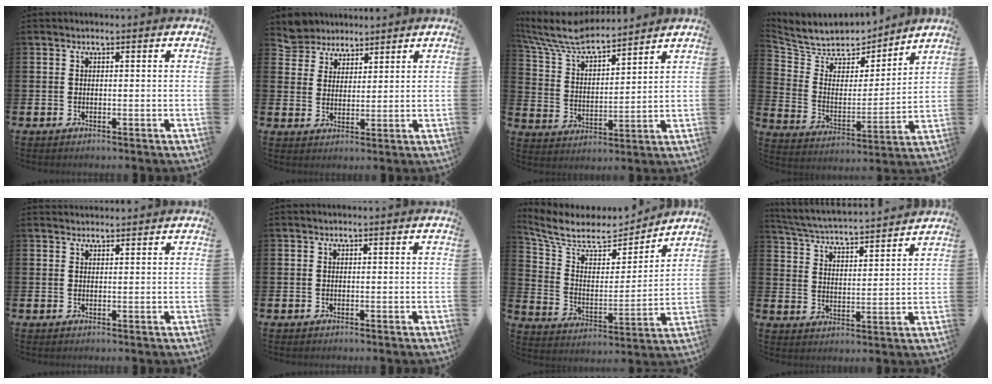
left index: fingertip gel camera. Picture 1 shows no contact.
{"total": 5.0, "force": [4.7, 1.6, -0.7], "torque": [-0.015, -0.020, 0.088]}
{"total": 7.8, "force": [7.2, 1.6, 2.6], "torque": [-0.086, -0.048, 0.126]}
{"total": 7.3, "force": [6.8, 2.7, 0.0], "torque": [-0.051, -0.054, 0.121]}
{"total": 1.2, "force": [1.2, 0.3, 0.0], "torque": [0.011, -0.003, 0.020]}
{"total": 0.0}
{"total": 7.9, "force": [6.7, 3.5, 2.3], "torque": [-0.088, -0.045, 0.116]}
{"total": 4.7, "force": [4.7, 0.0, 0.6], "torque": [-0.036, -0.045, 0.076]}